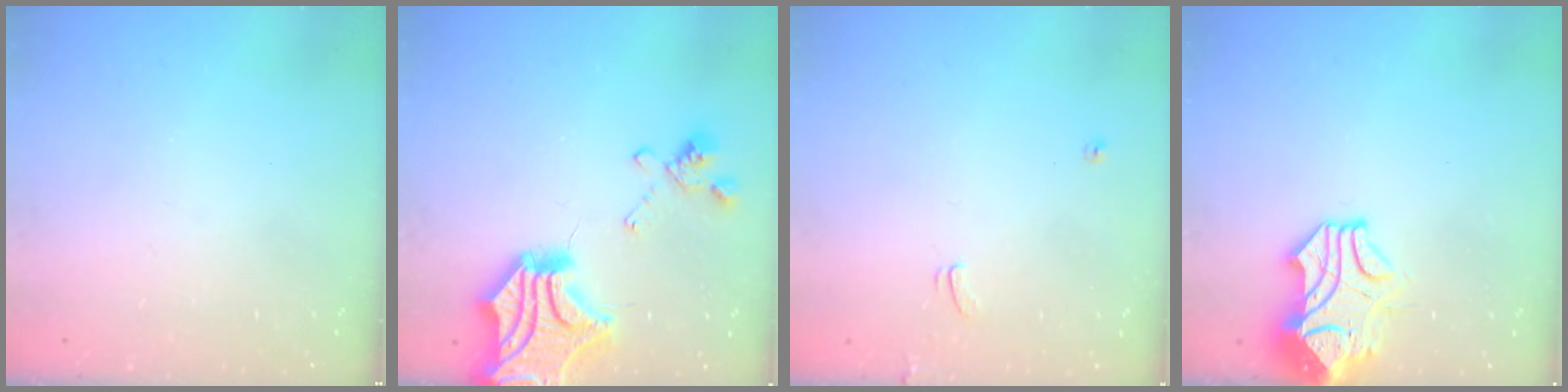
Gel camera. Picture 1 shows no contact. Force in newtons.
{"total": 7.9, "press": 7.2, "slide": 3.2}
{"total": 0.0}
{"total": 3.0, "press": 2.8, "slide": 1.1}